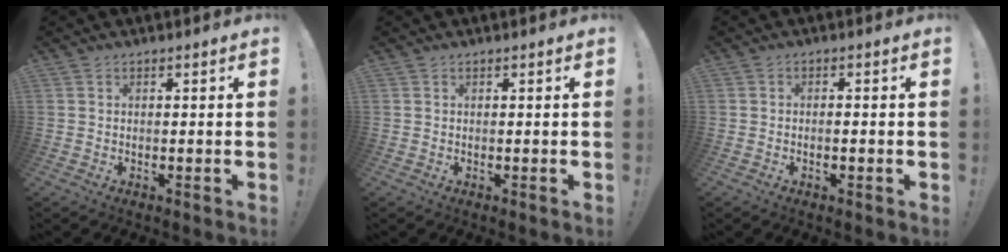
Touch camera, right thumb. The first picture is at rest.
{"total": 0.0}
{"total": 1.3, "force": [-0.8, 0.3, 1.1], "torque": [-0.018, 0.000, -0.013]}